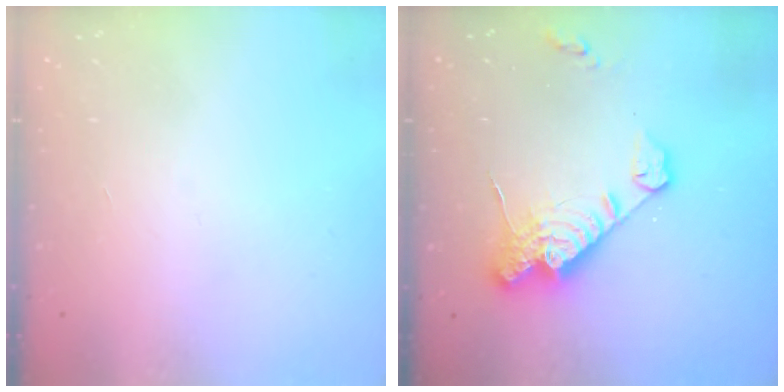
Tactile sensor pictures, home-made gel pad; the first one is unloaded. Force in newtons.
{"total": 14.1, "press": 14.0, "slide": 1.5}